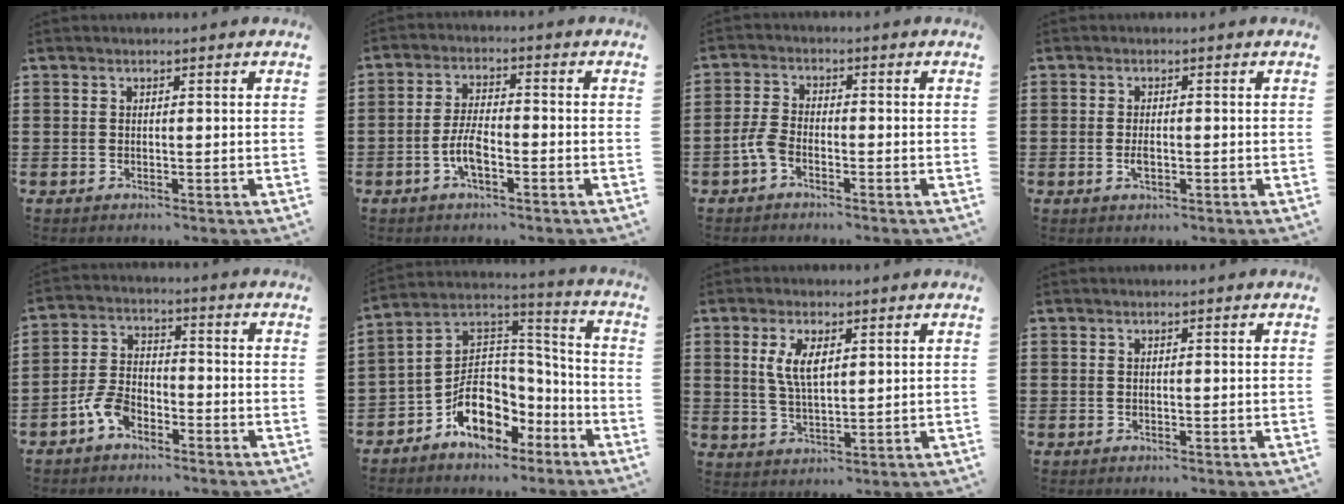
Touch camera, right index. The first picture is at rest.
{"total": 5.0, "force": [-2.1, 1.8, 4.2], "torque": [-0.099, -0.002, -0.045]}
{"total": 3.4, "force": [-2.0, 1.4, 2.3], "torque": [-0.071, -0.008, -0.044]}
{"total": 1.9, "force": [-0.5, 0.7, 1.6], "torque": [-0.030, -0.002, -0.008]}
{"total": 5.9, "force": [-3.7, 3.1, 3.4], "torque": [-0.092, 0.005, -0.075]}
{"total": 9.7, "force": [-4.6, 7.1, 4.7], "torque": [-0.096, 0.005, -0.080]}
{"total": 5.3, "force": [1.8, 2.3, 4.5], "torque": [-0.095, 0.006, 0.030]}
{"total": 0.0}